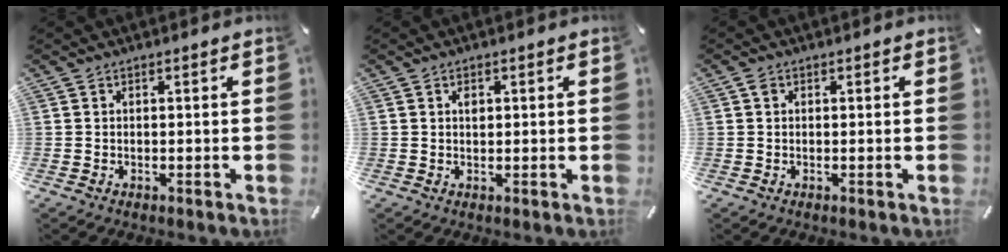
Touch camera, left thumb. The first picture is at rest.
{"total": 1.4, "force": [0.5, 1.0, 0.9], "torque": [-0.011, 0.002, 0.006]}
{"total": 1.1, "force": [0.2, 1.0, 0.6], "torque": [-0.012, 0.006, 0.003]}